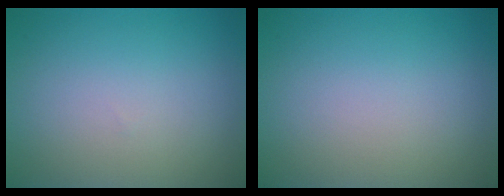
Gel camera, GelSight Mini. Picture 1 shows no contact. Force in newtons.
{"total": 0.0}